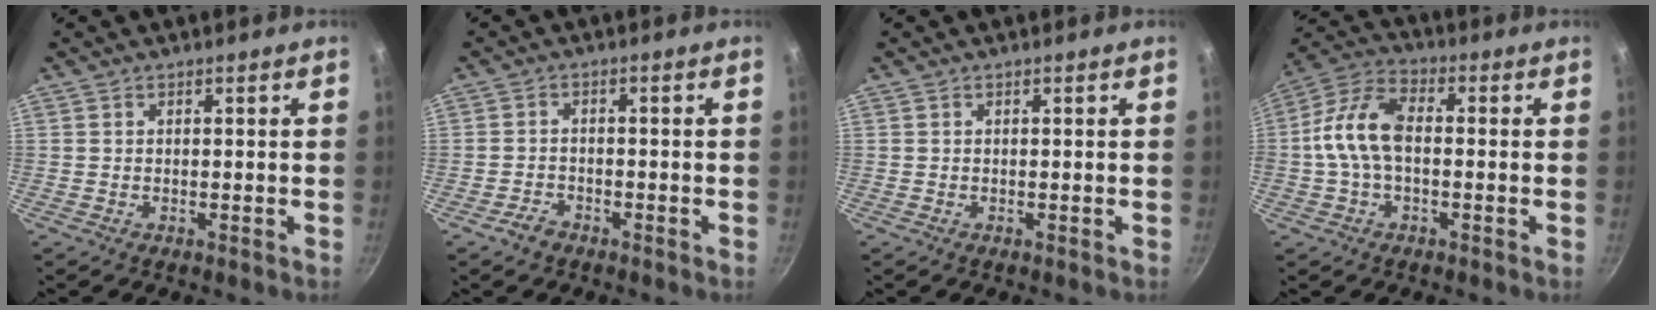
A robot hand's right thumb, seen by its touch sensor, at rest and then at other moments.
{"total": 2.8, "force": [-2.0, 1.6, 1.1], "torque": [-0.017, 0.024, -0.035]}
{"total": 0.0}
{"total": 10.9, "force": [-0.5, 6.2, 8.9], "torque": [-0.168, 0.038, -0.025]}